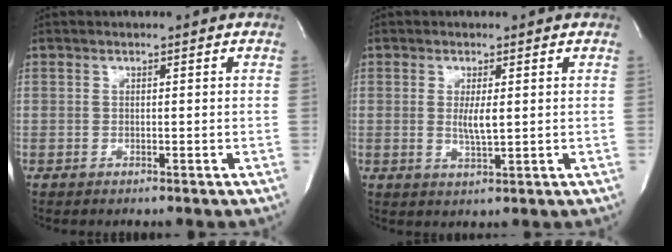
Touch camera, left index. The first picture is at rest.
{"total": 3.0, "force": [0.2, 0.4, 3.0], "torque": [-0.061, -0.010, 0.006]}